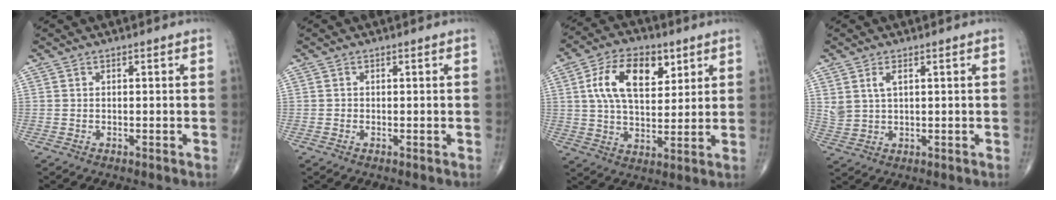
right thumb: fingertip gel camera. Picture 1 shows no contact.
{"total": 0.0}
{"total": 13.8, "force": [4.9, 7.7, 10.3], "torque": [-0.159, -0.008, 0.088]}
{"total": 3.9, "force": [1.7, 2.0, 2.8], "torque": [-0.058, -0.005, 0.041]}